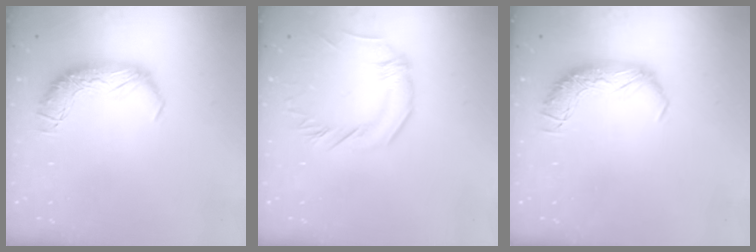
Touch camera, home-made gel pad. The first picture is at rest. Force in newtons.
{"total": 1.8, "press": 1.5, "slide": 1.0}
{"total": 0.0}